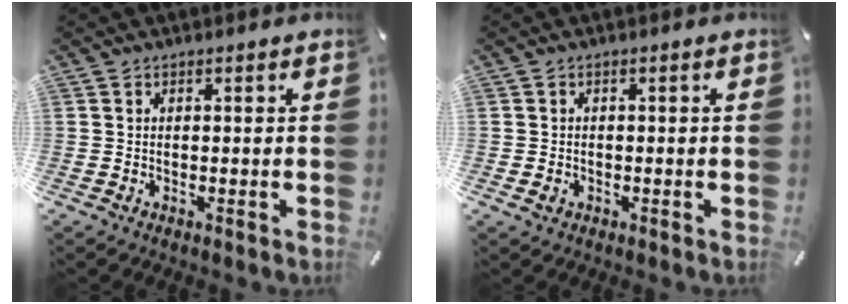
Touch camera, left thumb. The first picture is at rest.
{"total": 1.3, "force": [-0.4, 1.1, 0.5], "torque": [-0.008, 0.004, -0.009]}